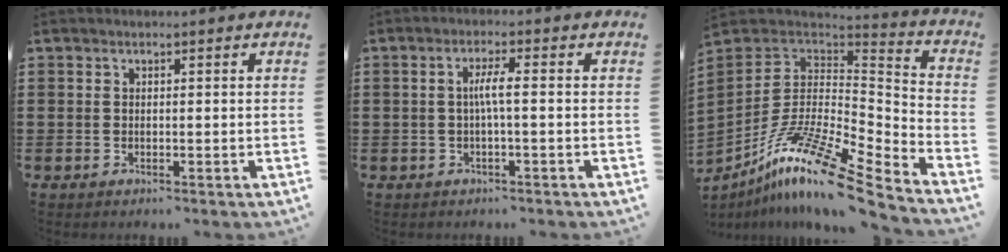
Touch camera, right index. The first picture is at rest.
{"total": 3.1, "force": [-0.2, 0.2, 3.1], "torque": [-0.059, 0.000, -0.008]}
{"total": 15.6, "force": [-10.3, 2.7, 11.3], "torque": [-0.222, 0.019, -0.194]}